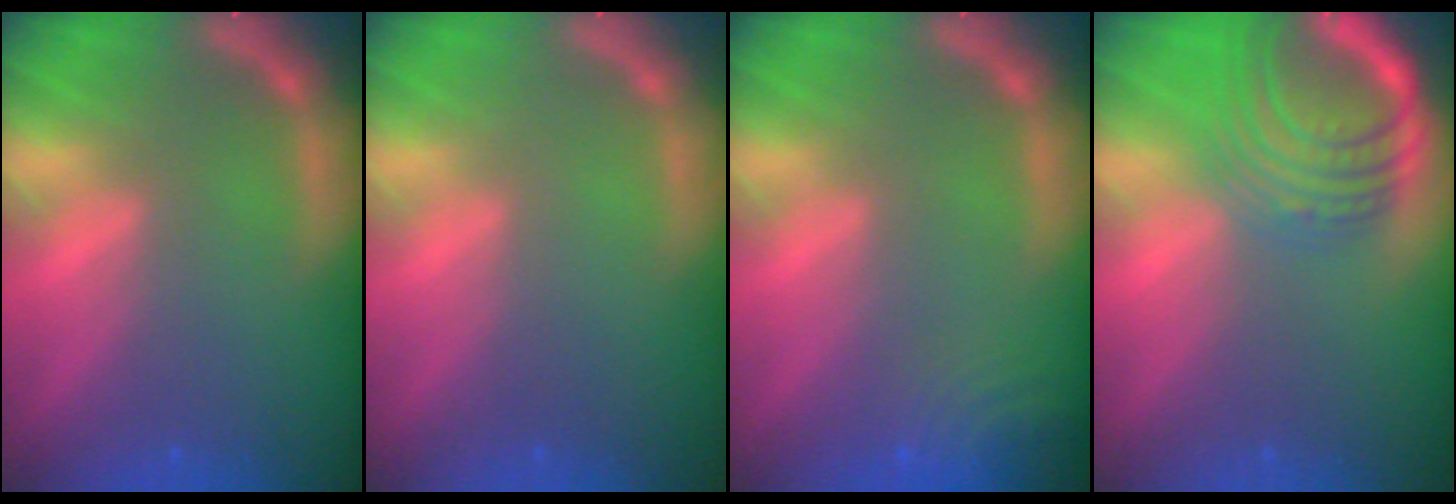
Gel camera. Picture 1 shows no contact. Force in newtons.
{"total": 0.0}
{"total": 5.6}
{"total": 9.5}